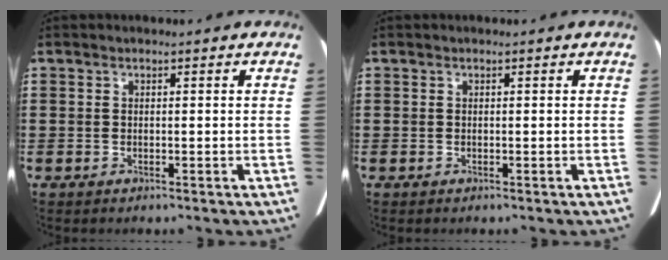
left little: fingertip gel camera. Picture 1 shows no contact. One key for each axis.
{"total": 0.0}